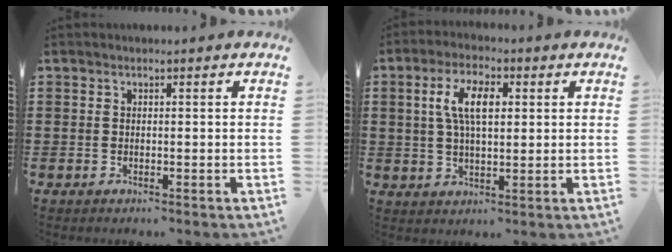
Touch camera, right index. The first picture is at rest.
{"total": 6.8, "force": [1.5, 2.9, 5.9], "torque": [-0.122, 0.014, 0.024]}